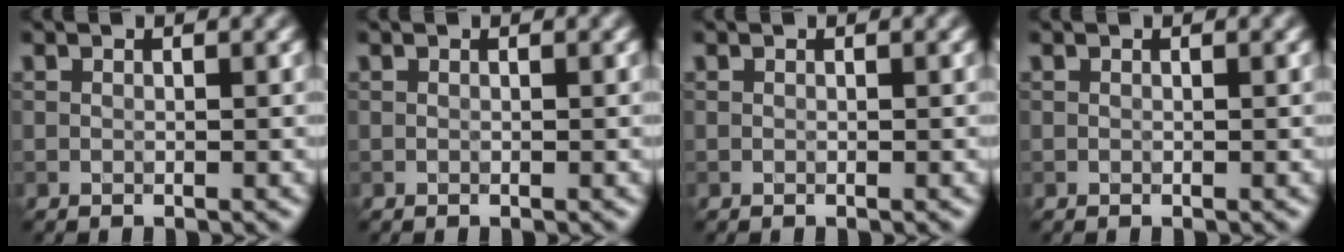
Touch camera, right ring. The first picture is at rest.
{"total": 0.0}
{"total": 0.0}
{"total": 0.0}